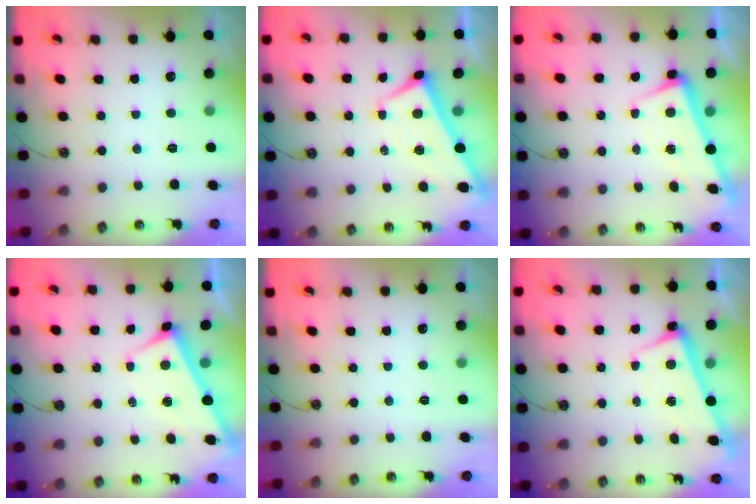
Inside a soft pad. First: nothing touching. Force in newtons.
{"total": 2.3, "press": 2.3, "slide": 0.2}
{"total": 2.3, "press": 2.2, "slide": 0.7}
{"total": 3.1, "press": 3.1, "slide": 0.0}
{"total": 0.0}
{"total": 2.8, "press": 2.7, "slide": 0.4}